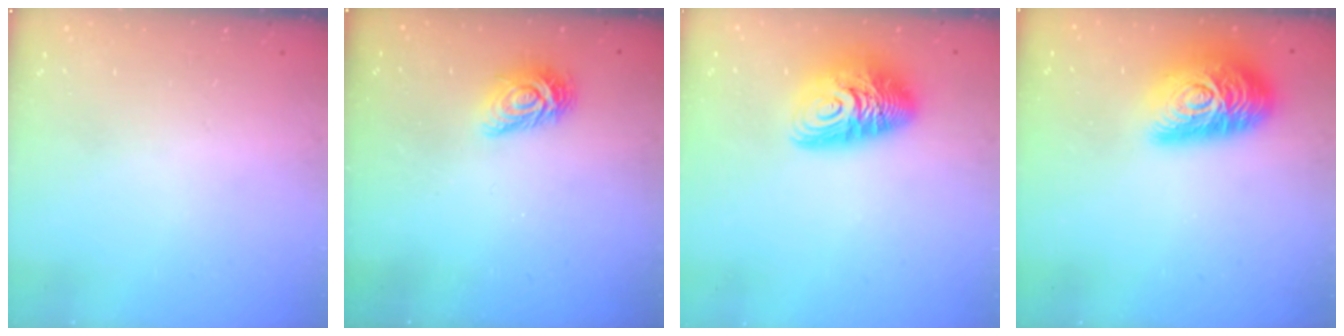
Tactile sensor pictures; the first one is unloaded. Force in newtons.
{"total": 9.6, "press": 9.6, "slide": 0.3}
{"total": 12.0, "press": 11.9, "slide": 1.1}
{"total": 18.2, "press": 18.1, "slide": 1.1}